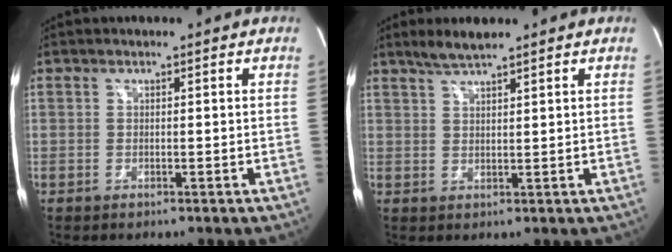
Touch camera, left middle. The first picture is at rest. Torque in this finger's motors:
{"motor_torque": [0.14, -0.03, -0.03, 0.02]}